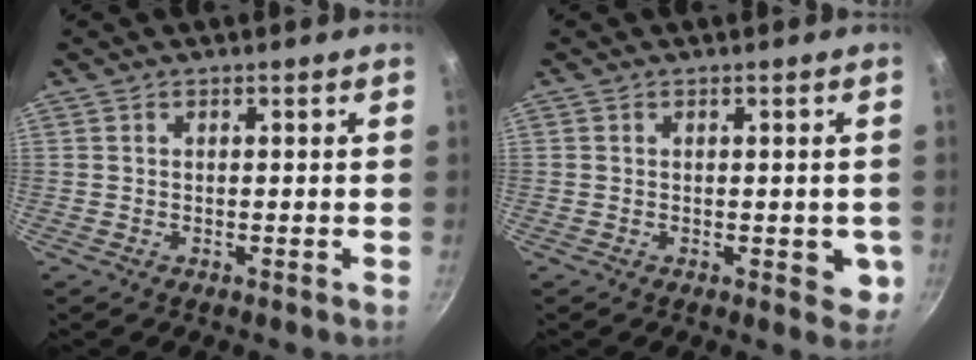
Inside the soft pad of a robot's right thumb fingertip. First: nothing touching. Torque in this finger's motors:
{"motor_torque": [0.45, 0.63, -0.19, 0.05, 0.02]}